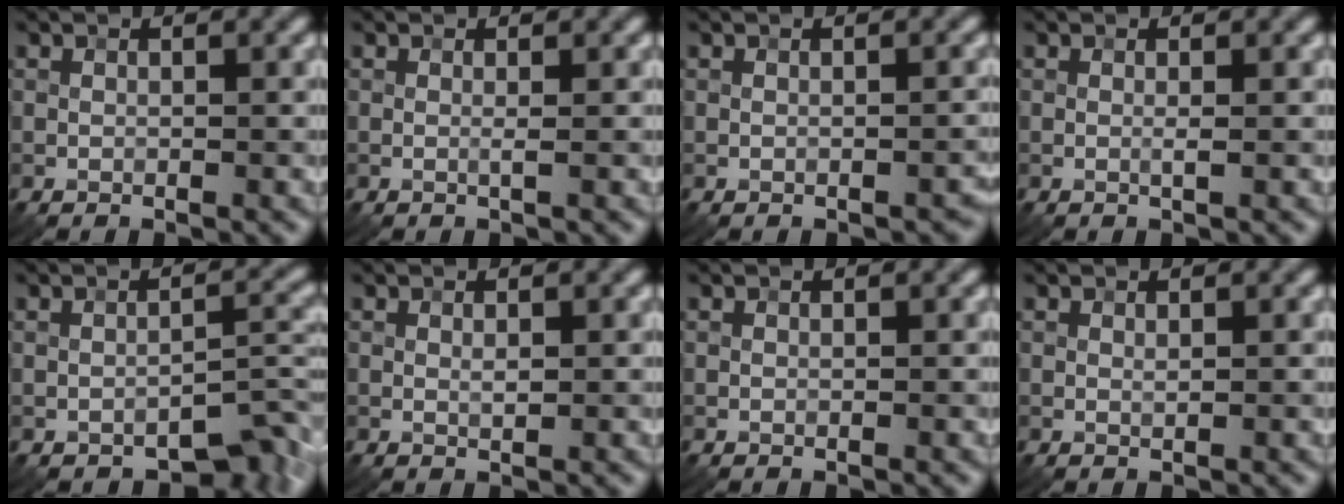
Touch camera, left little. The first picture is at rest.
{"total": 0.6, "force": [0.0, 0.0, 0.6], "torque": [-0.009, -0.002, -0.003]}
{"total": 0.7, "force": [-0.6, 0.3, 0.3], "torque": [-0.008, -0.002, -0.007]}
{"total": 0.6, "force": [0.0, 0.0, 0.6], "torque": [-0.012, -0.001, -0.001]}
{"total": 4.2, "force": [-2.7, 1.9, 2.7], "torque": [-0.027, 0.002, -0.032]}
{"total": 0.7, "force": [0.1, 0.2, 0.6], "torque": [-0.013, -0.001, 0.002]}
{"total": 0.0}
{"total": 0.0}